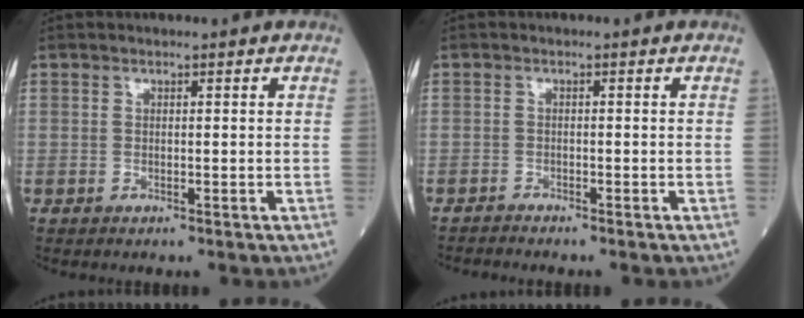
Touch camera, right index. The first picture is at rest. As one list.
[{"total": 1.6, "force": [-1.6, -0.2, 0.2], "torque": [-0.002, 0.000, -0.028]}]